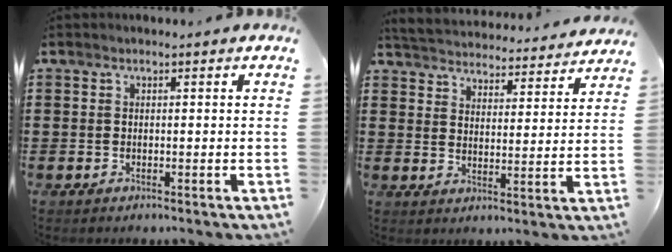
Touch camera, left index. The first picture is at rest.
{"total": 4.2, "force": [4.2, -0.1, -0.4], "torque": [-0.019, -0.036, 0.069]}